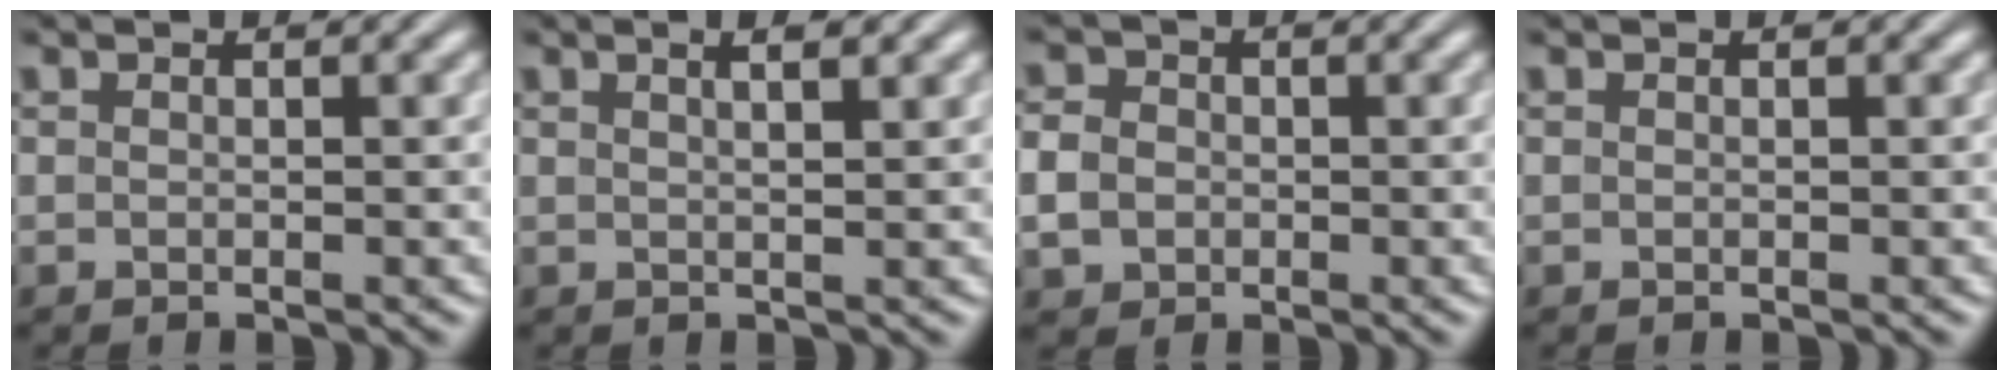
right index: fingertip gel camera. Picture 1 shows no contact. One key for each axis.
{"total": 1.9, "fx": 1.0, "fy": 0.1, "fz": 1.6, "tx": -0.021, "ty": 0.003, "tz": 0.017}
{"total": 3.7, "fx": -0.5, "fy": 3.3, "fz": 1.4, "tx": -0.044, "ty": -0.010, "tz": -0.008}
{"total": 0.0}